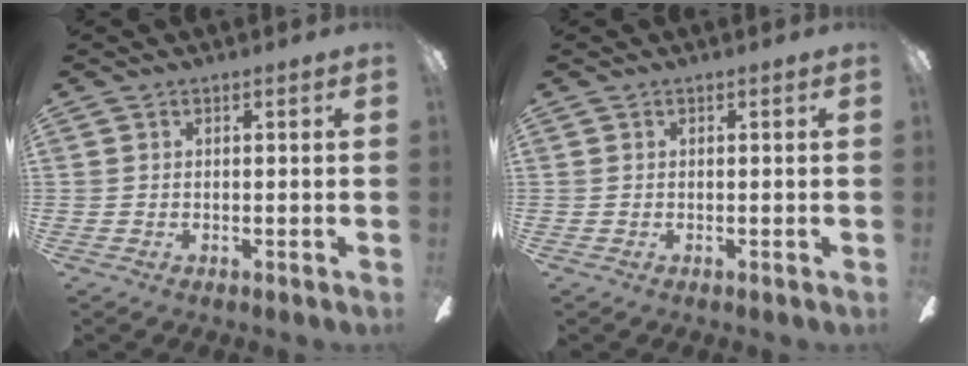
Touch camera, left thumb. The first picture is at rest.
{"total": 0.0}